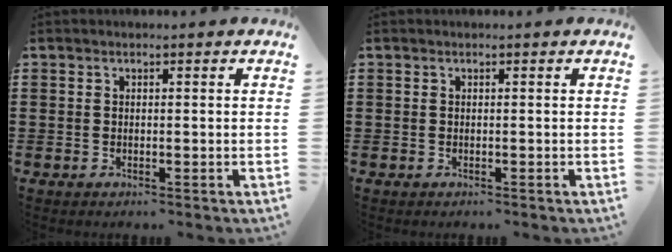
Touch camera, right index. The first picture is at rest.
{"total": 0.0}